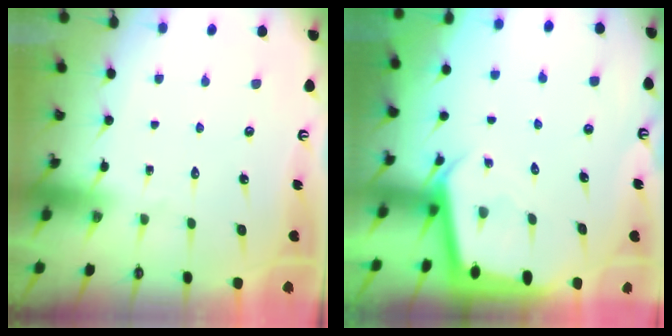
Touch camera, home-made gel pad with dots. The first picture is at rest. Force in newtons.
{"total": 2.7, "press": 2.7, "slide": 0.1}